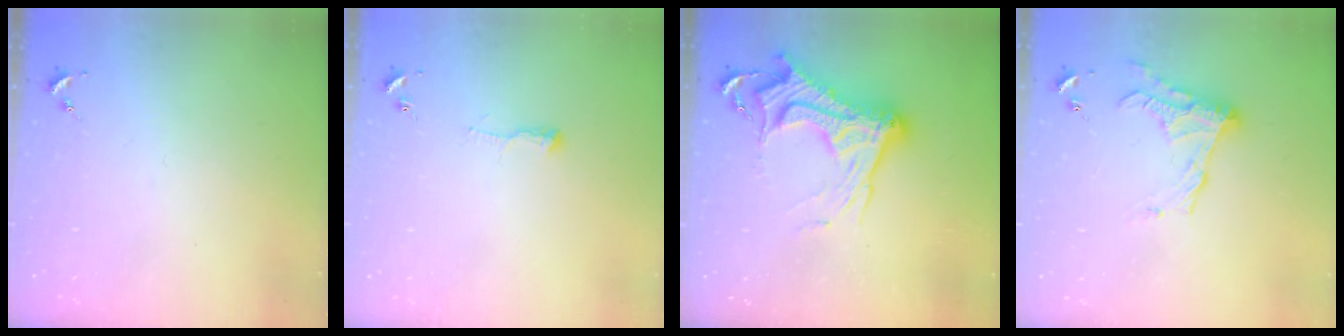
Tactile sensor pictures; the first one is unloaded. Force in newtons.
{"total": 4.5, "press": 4.4, "slide": 0.7}
{"total": 19.9, "press": 19.8, "slide": 1.9}
{"total": 12.1, "press": 12.1, "slide": 0.3}